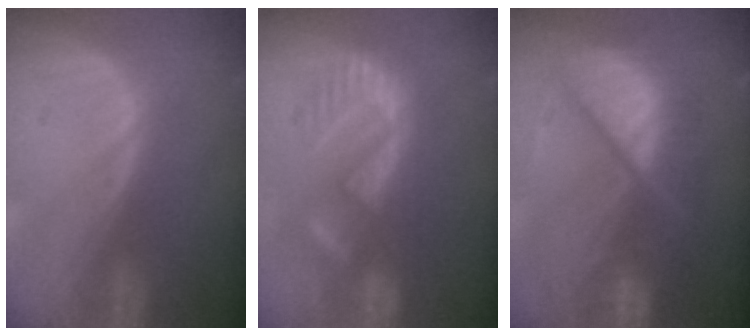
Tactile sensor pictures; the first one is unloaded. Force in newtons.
{"total": 8.4, "press": 8.2, "slide": 1.9}
{"total": 10.4, "press": 10.3, "slide": 1.2}